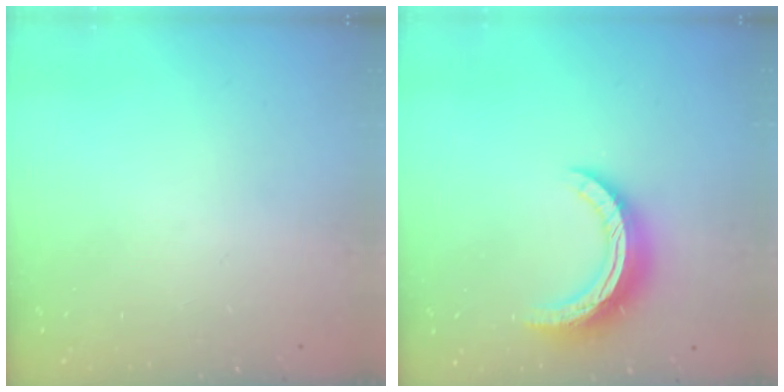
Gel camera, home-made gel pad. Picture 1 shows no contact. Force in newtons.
{"total": 12.9, "press": 12.9, "slide": 0.3}